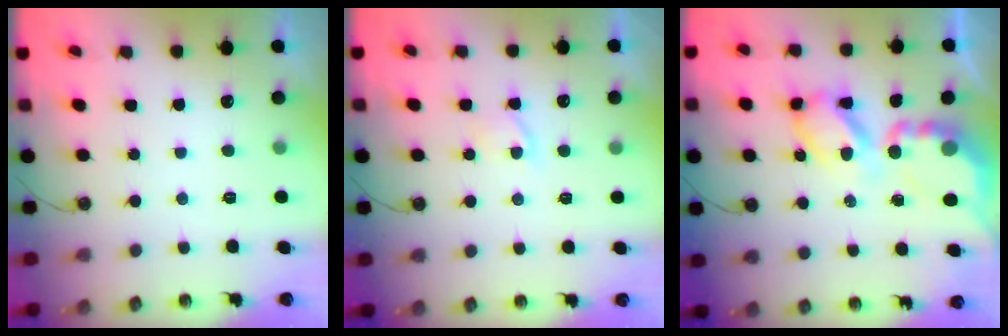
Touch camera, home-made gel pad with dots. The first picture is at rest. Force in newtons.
{"total": 2.1, "press": 2.1, "slide": 0.4}
{"total": 13.0, "press": 12.9, "slide": 1.0}